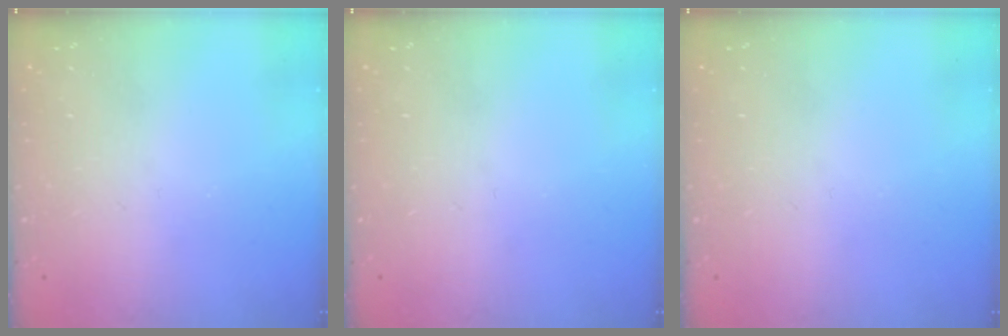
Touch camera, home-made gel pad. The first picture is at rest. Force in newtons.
{"total": 0.0}
{"total": 0.0}